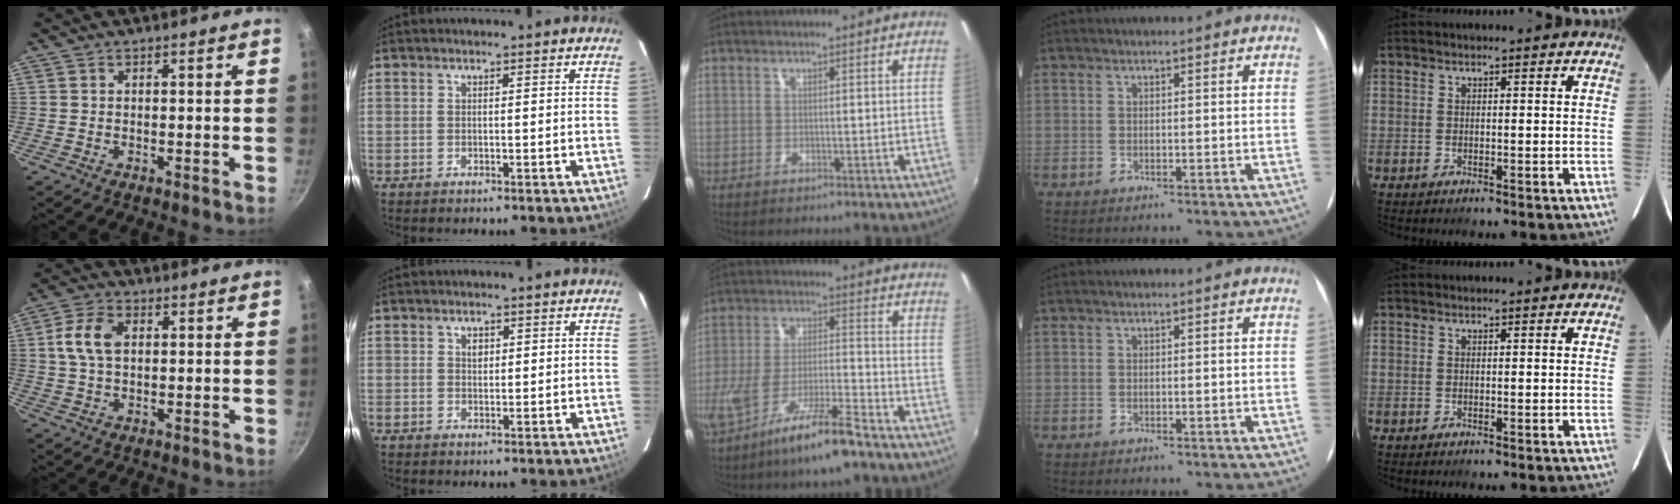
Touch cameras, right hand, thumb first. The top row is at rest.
{"thumb": {"total": 7.5, "force": [1.3, 4.8, 5.6], "torque": [-0.105, 0.013, 0.019]}, "index": {"total": 1.5, "force": [0.5, 1.2, 0.7], "torque": [-0.010, 0.005, 0.008]}, "middle": {"total": 14.0, "force": [-8.8, 2.5, 10.6], "torque": [-0.209, -0.029, -0.156]}}